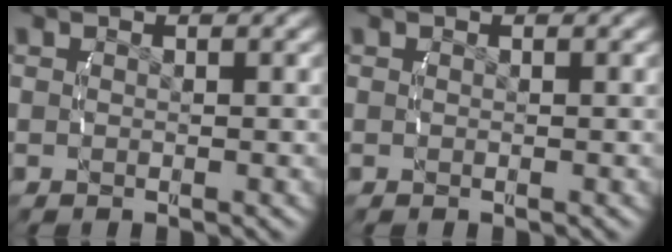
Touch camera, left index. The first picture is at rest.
{"total": 0.0}